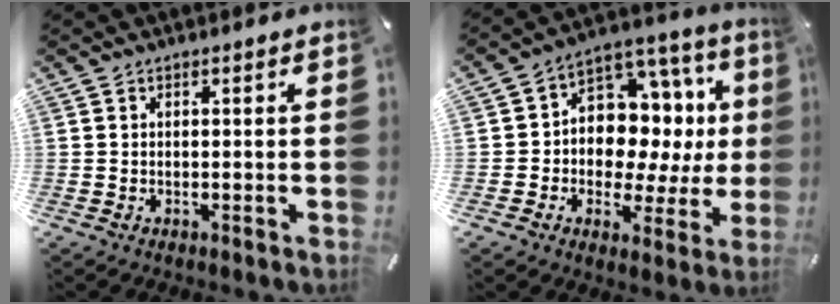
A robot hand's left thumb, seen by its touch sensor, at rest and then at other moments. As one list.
[{"total": 13.3, "force": [1.3, 10.8, 7.6], "torque": [-0.097, -0.025, 0.033]}]